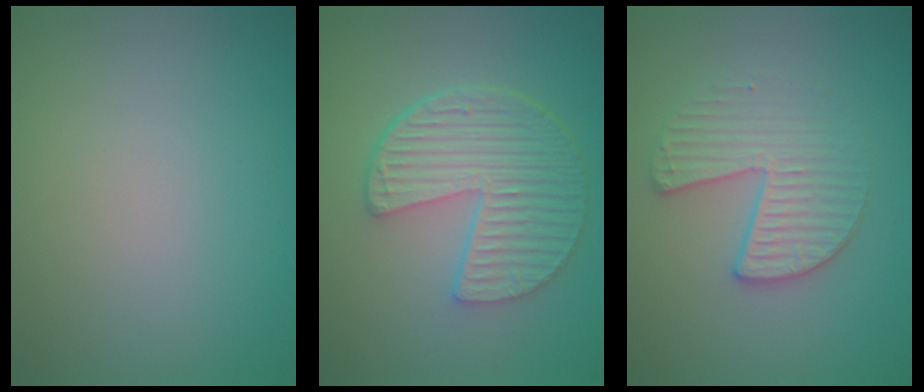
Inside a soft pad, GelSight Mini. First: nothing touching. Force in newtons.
{"total": 6.2, "press": 4.7, "slide": 4.1}
{"total": 3.3, "press": 3.0, "slide": 1.3}